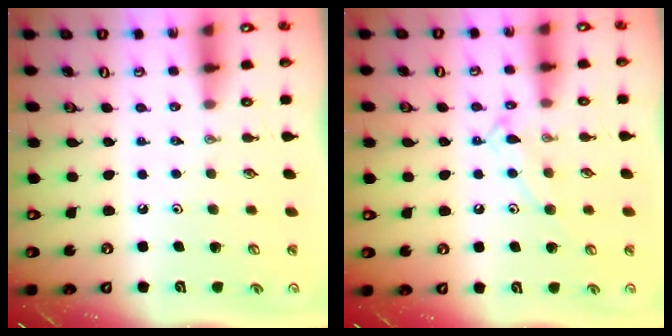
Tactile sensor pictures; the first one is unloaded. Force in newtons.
{"total": 10.6, "press": 10.5, "slide": 0.7}